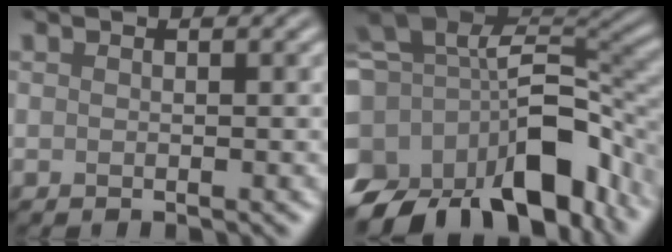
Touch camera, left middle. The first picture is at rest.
{"total": 16.4, "force": [-7.1, 9.6, 11.3], "torque": [-0.213, -0.014, -0.108]}